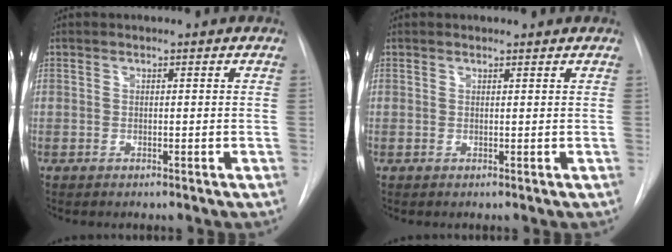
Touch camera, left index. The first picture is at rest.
{"total": 0.9, "force": [0.9, 0.1, 0.0], "torque": [-0.010, 0.004, 0.013]}